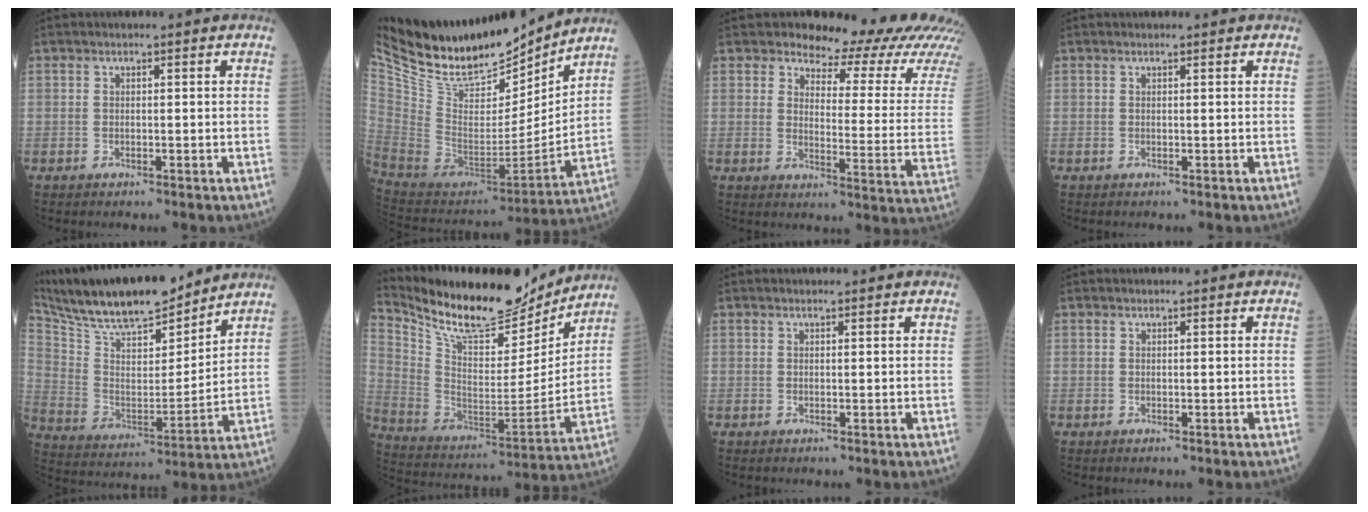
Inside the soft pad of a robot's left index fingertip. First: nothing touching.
{"total": 24.2, "force": [21.0, 5.9, 10.4], "torque": [-0.208, -0.019, 0.362]}
{"total": 16.3, "force": [15.6, 2.2, 3.8], "torque": [-0.036, -0.099, 0.157]}
{"total": 0.5, "force": [0.5, 0.1, 0.1], "torque": [-0.006, 0.007, 0.009]}
{"total": 20.1, "force": [17.7, 4.0, 8.7], "torque": [-0.168, 0.007, 0.308]}
{"total": 20.6, "force": [18.3, 5.5, 7.8], "torque": [-0.155, -0.017, 0.308]}
{"total": 1.1, "force": [1.0, 0.2, 0.2], "torque": [-0.011, 0.011, 0.015]}
{"total": 0.0}